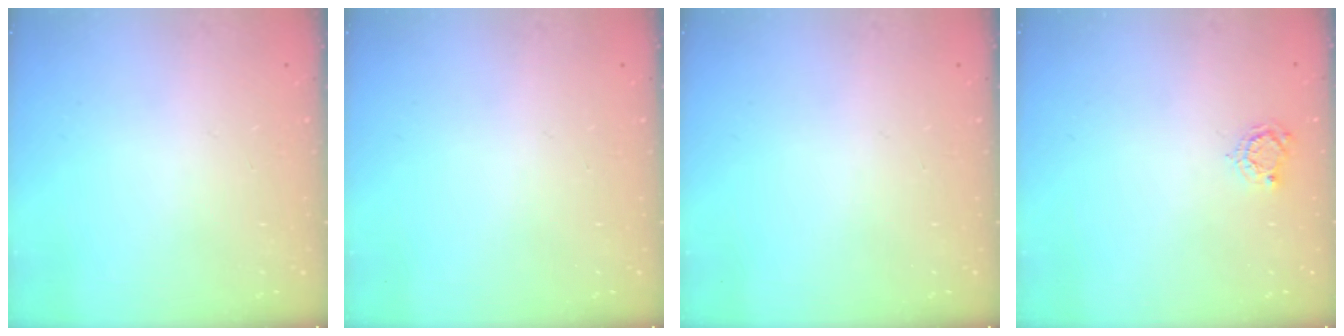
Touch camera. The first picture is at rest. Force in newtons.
{"total": 0.0}
{"total": 0.0}
{"total": 4.6, "press": 4.5, "slide": 0.5}